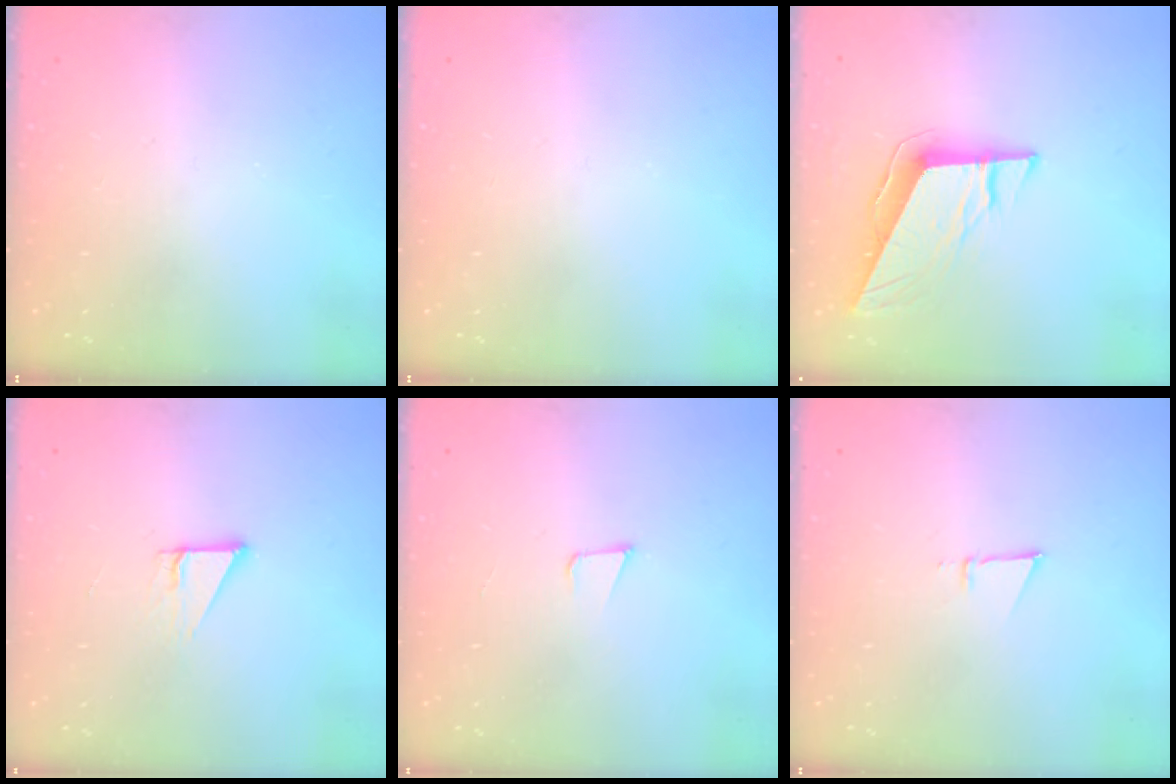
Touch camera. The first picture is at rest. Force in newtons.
{"total": 0.0}
{"total": 9.6, "press": 9.4, "slide": 1.8}
{"total": 3.7, "press": 3.7, "slide": 0.2}
{"total": 3.2, "press": 1.9, "slide": 2.6}
{"total": 4.3, "press": 4.2, "slide": 0.7}